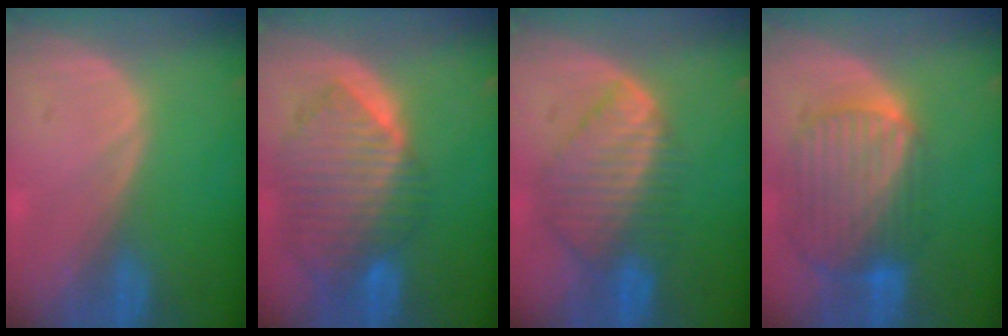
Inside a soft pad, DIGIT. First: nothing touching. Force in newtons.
{"total": 10.3, "press": 9.0, "slide": 5.1}
{"total": 8.7, "press": 7.7, "slide": 4.0}
{"total": 10.3, "press": 8.7, "slide": 5.6}